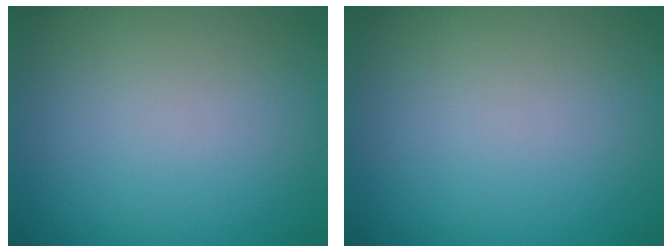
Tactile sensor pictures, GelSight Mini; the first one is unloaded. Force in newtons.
{"total": 0.0}